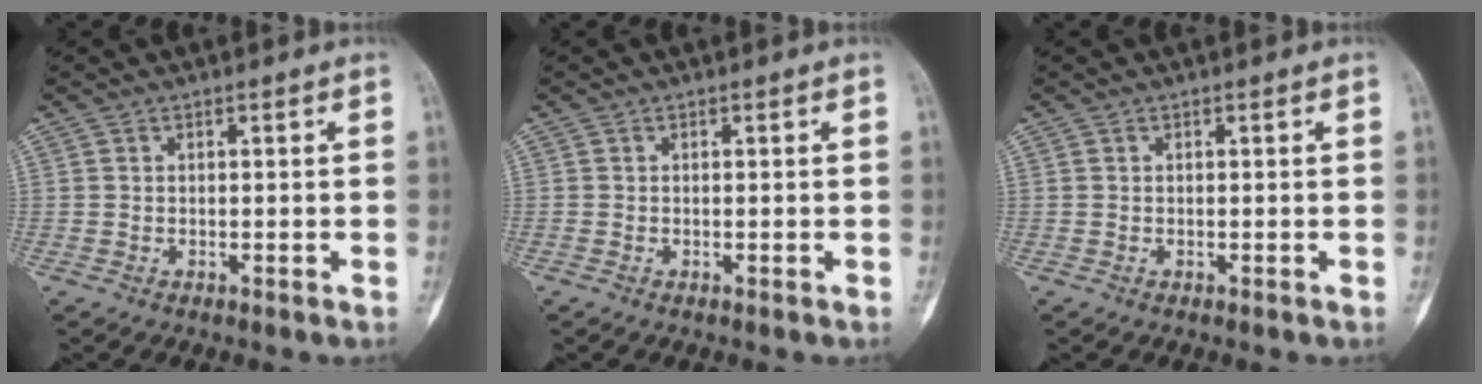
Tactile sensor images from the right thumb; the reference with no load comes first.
{"total": 0.0}
{"total": 0.0}